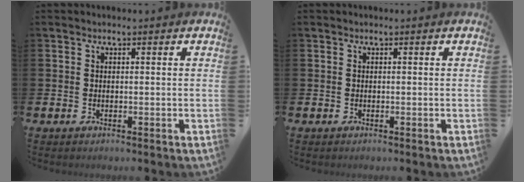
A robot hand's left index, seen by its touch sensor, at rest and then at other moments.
{"total": 0.0}